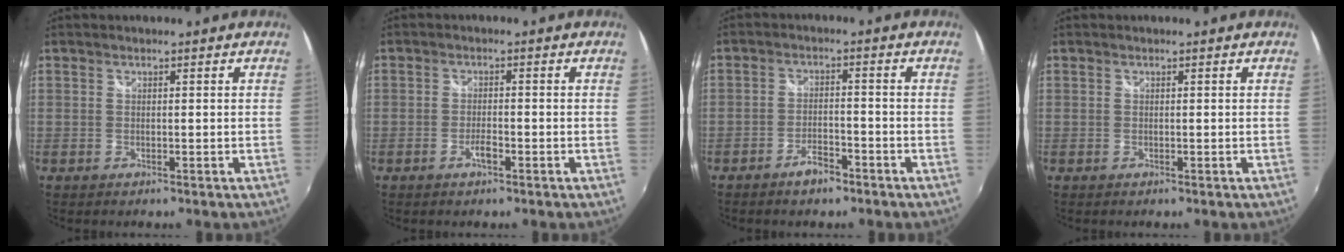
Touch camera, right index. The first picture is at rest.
{"total": 2.1, "force": [-1.2, 0.6, 1.5], "torque": [-0.035, -0.001, -0.025]}
{"total": 4.1, "force": [-3.1, 1.4, 2.3], "torque": [-0.056, 0.004, -0.049]}
{"total": 0.0}